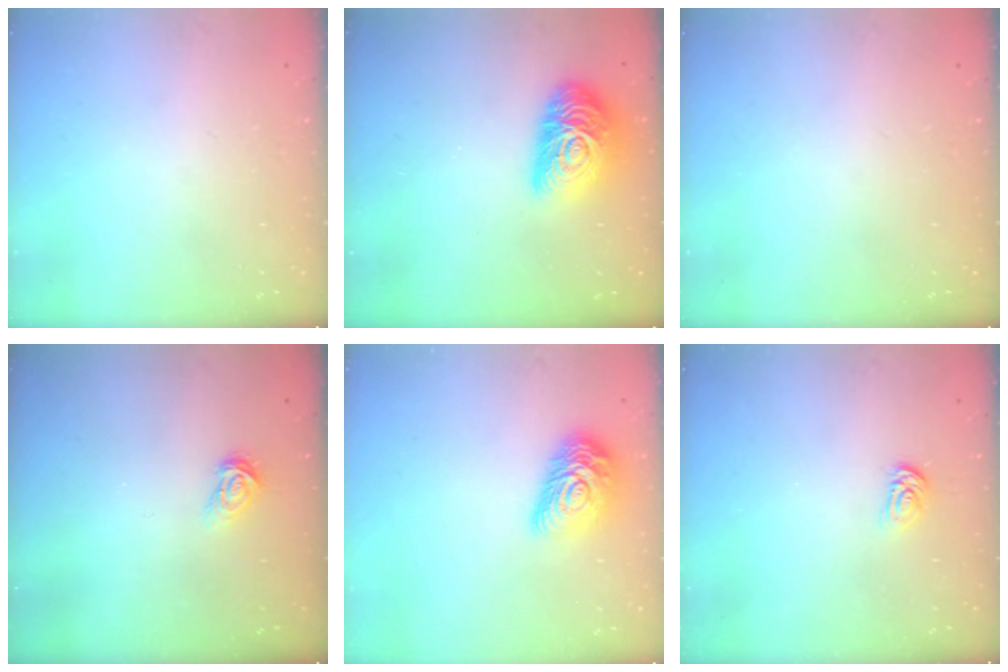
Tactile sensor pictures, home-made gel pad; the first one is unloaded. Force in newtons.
{"total": 17.2, "press": 17.2, "slide": 0.7}
{"total": 0.0}
{"total": 3.8, "press": 3.8, "slide": 0.5}
{"total": 13.3, "press": 13.3, "slide": 0.6}
{"total": 3.4, "press": 3.3, "slide": 0.6}